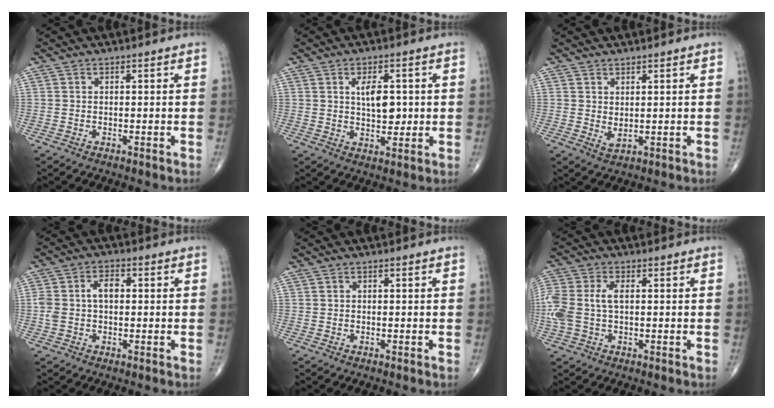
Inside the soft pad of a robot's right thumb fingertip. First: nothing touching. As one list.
[{"total": 6.2, "force": [1.1, 3.3, 5.1], "torque": [-0.065, -0.007, 0.021]}, {"total": 2.0, "force": [0.7, 0.9, 1.7], "torque": [-0.031, -0.012, 0.018]}, {"total": 5.7, "force": [0.3, 3.5, 4.5], "torque": [-0.097, 0.022, 0.006]}, {"total": 0.0}, {"total": 9.0, "force": [0.3, 5.2, 7.3], "torque": [-0.198, 0.018, 0.010]}]